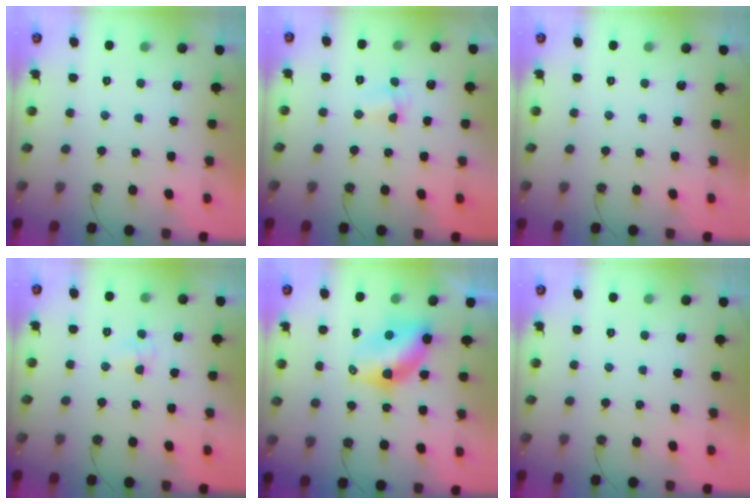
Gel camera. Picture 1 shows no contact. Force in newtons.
{"total": 2.8, "press": 2.8, "slide": 0.5}
{"total": 0.0}
{"total": 3.1, "press": 3.0, "slide": 0.9}
{"total": 7.4, "press": 7.4, "slide": 0.6}
{"total": 0.0}